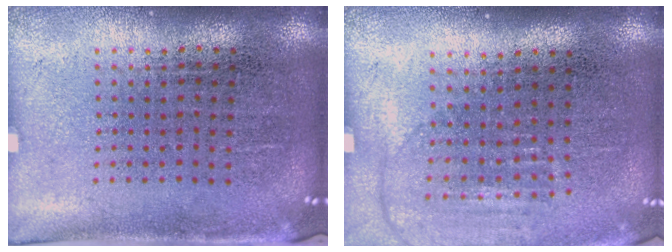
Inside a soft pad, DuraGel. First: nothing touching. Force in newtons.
{"total": 1.3, "press": 1.2, "slide": 0.6}